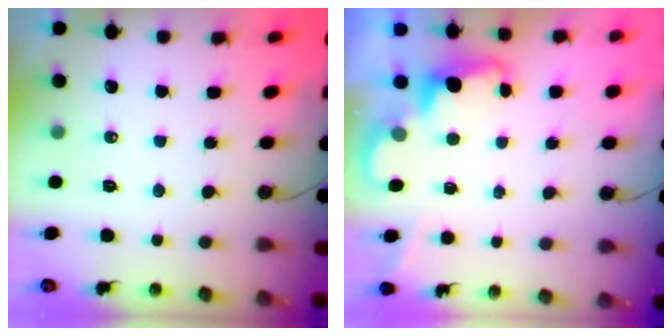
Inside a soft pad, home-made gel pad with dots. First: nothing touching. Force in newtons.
{"total": 2.4, "press": 2.3, "slide": 0.5}